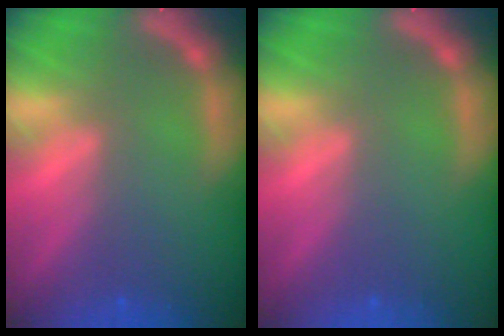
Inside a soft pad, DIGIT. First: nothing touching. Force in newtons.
{"total": 0.0}